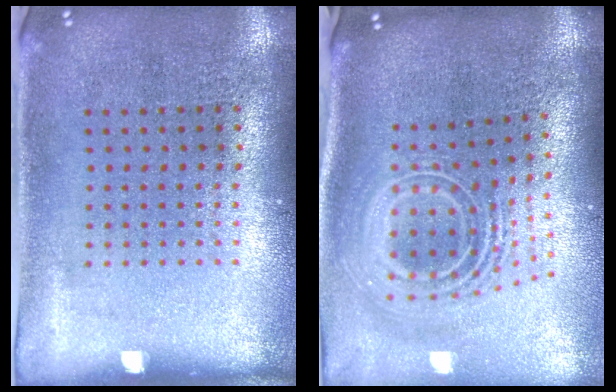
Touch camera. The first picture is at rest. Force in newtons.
{"total": 2.8, "press": 1.9, "slide": 2.2}